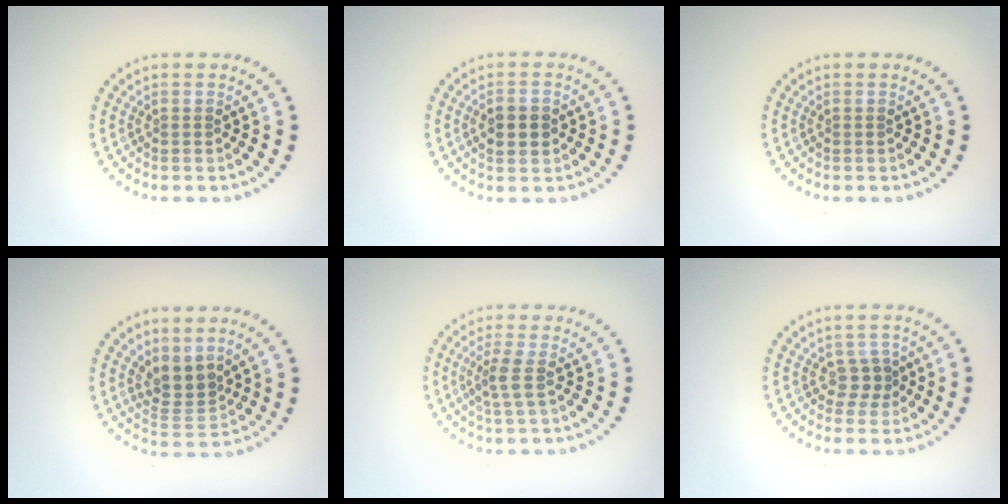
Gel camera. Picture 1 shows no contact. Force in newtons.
{"total": 2.9, "press": 2.9, "slide": 0.2}
{"total": 0.0}
{"total": 2.8, "press": 2.1, "slide": 1.9}
{"total": 2.1, "press": 1.6, "slide": 1.3}
{"total": 1.5, "press": 1.3, "slide": 0.9}